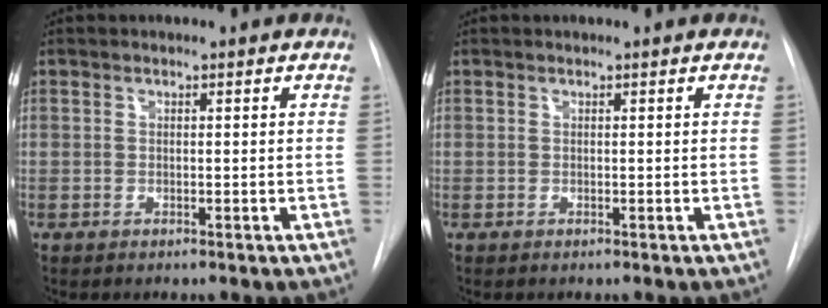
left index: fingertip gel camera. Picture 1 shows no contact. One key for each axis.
{"total": 0.0}